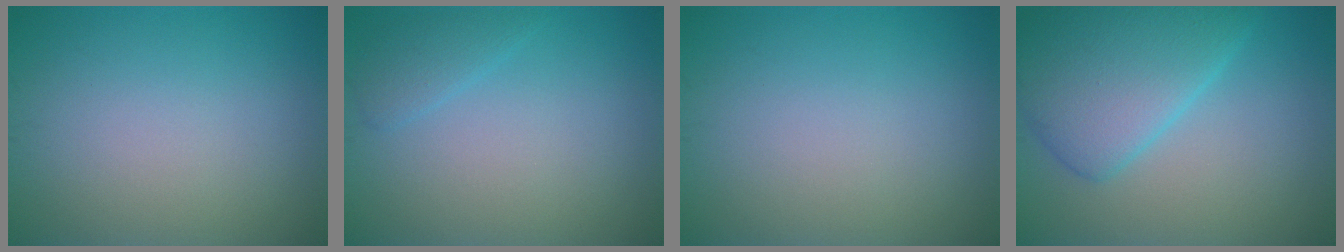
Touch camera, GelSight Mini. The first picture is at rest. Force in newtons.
{"total": 1.5, "press": 1.5, "slide": 0.1}
{"total": 0.0}
{"total": 6.8, "press": 6.8, "slide": 0.2}